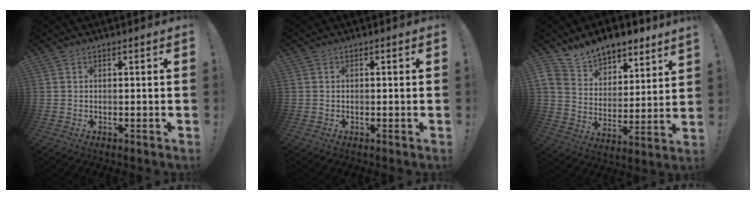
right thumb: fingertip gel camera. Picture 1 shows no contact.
{"total": 0.6, "force": [-0.5, 0.2, 0.3], "torque": [-0.011, 0.004, -0.008]}
{"total": 11.3, "force": [10.0, 4.7, 2.1], "torque": [-0.054, -0.079, 0.191]}